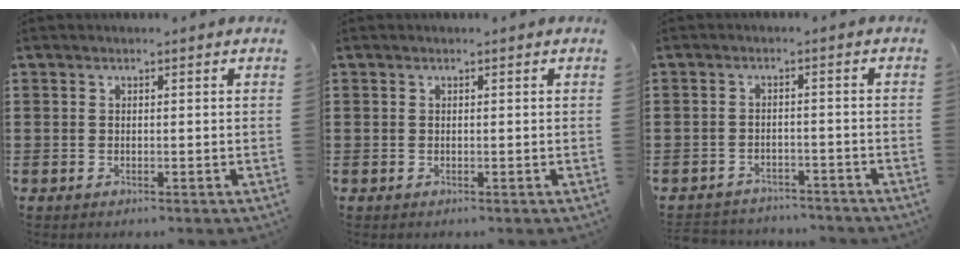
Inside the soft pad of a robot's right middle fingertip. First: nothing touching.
{"total": 0.0}
{"total": 2.7, "force": [-2.7, 0.5, -0.2], "torque": [-0.005, -0.002, -0.059]}